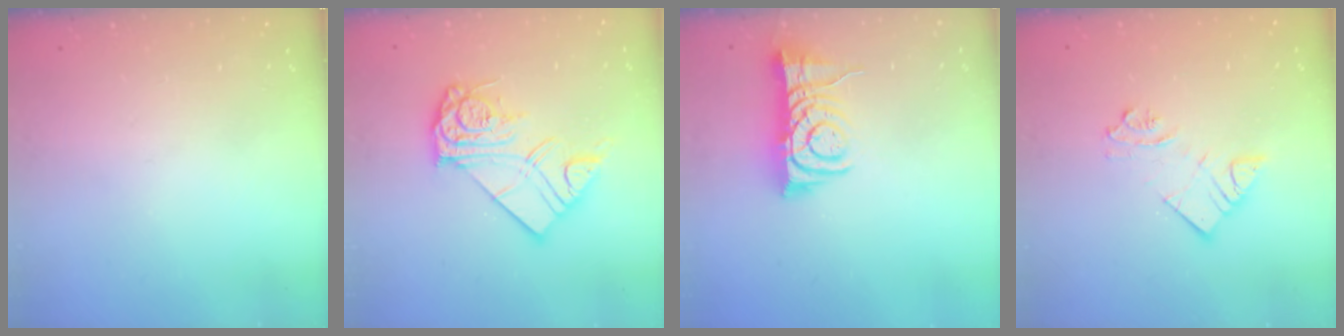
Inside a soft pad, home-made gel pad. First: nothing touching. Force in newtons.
{"total": 13.7, "press": 13.6, "slide": 1.4}
{"total": 9.1, "press": 9.1, "slide": 1.2}
{"total": 6.1, "press": 6.1, "slide": 0.4}